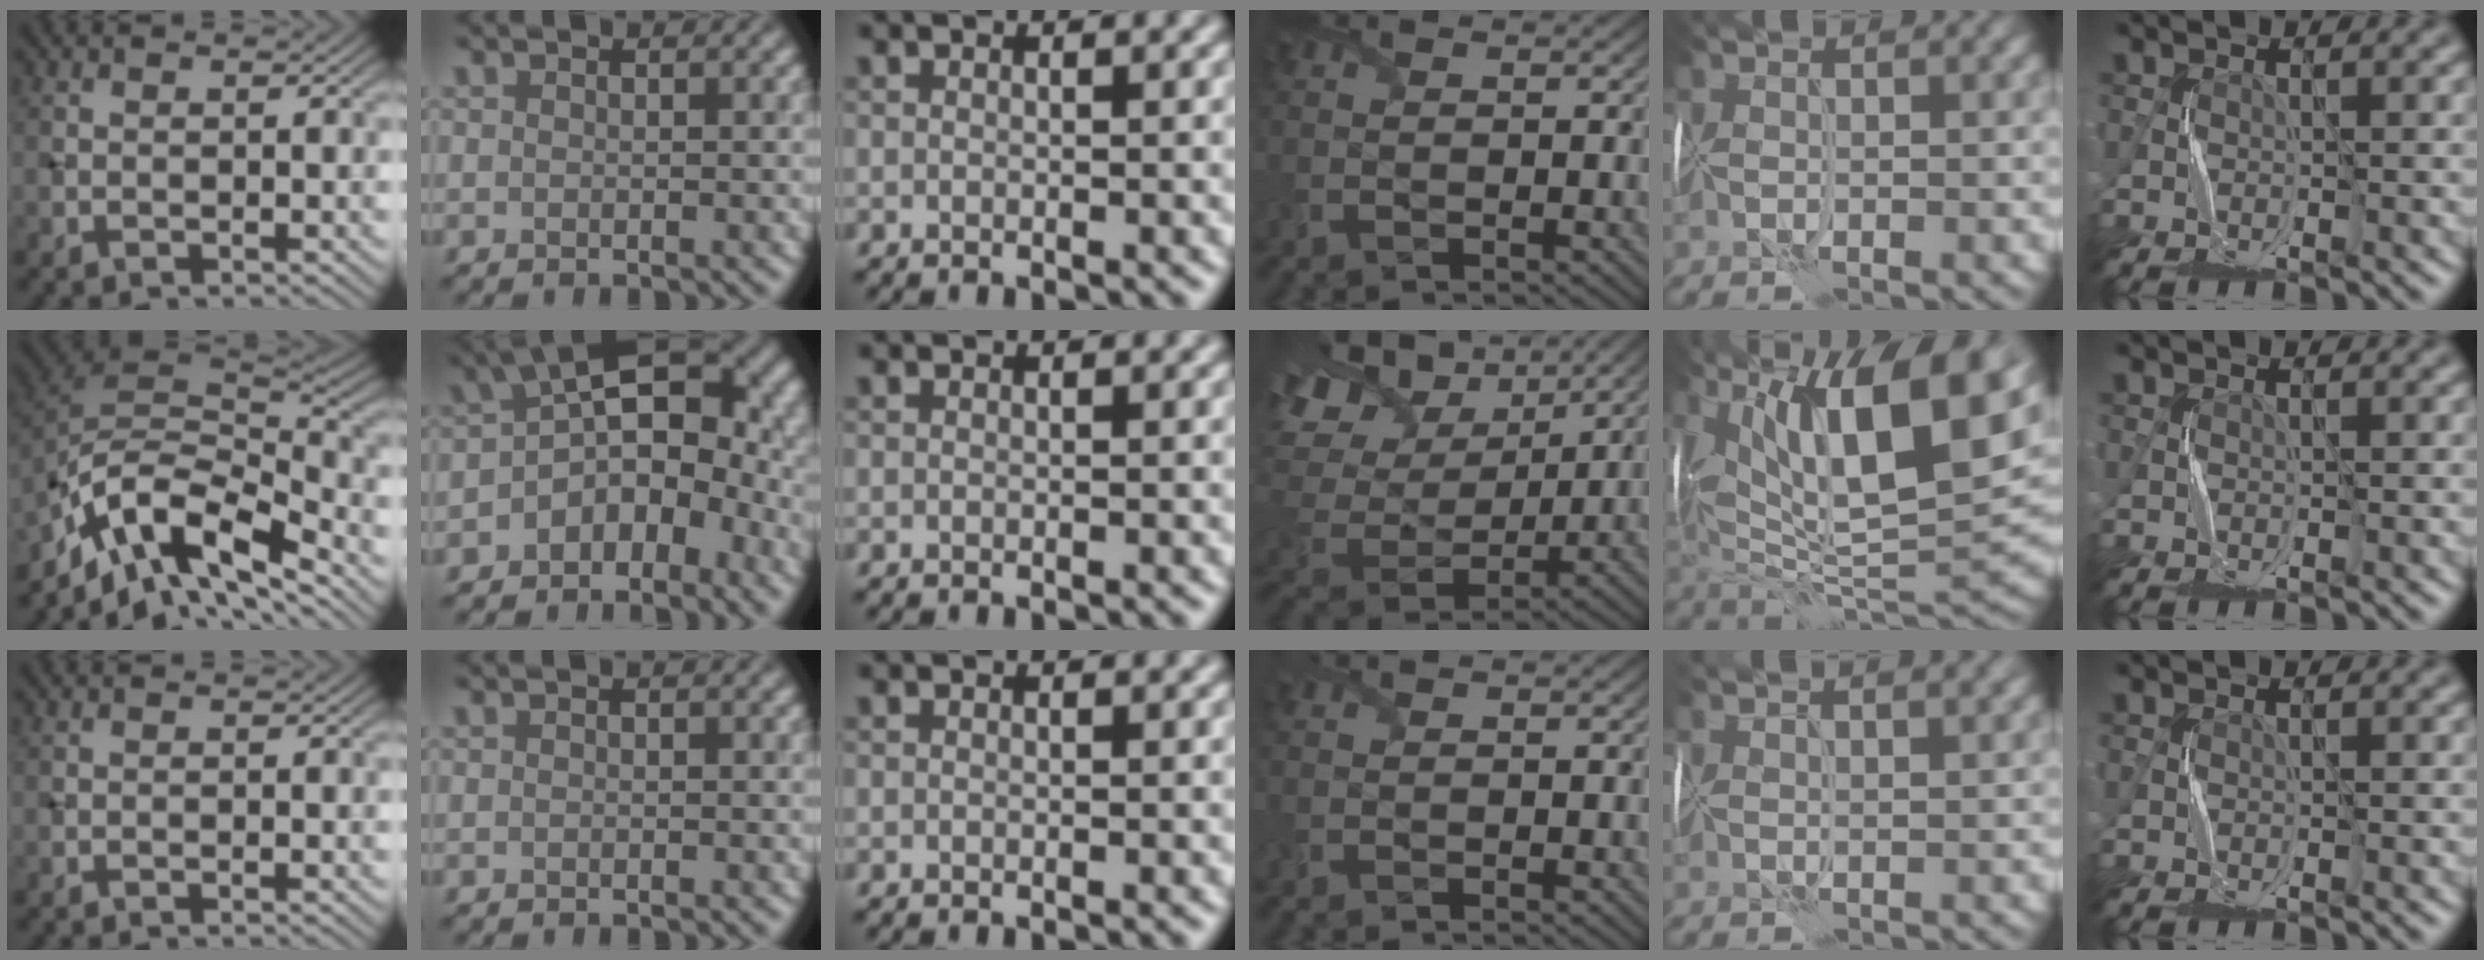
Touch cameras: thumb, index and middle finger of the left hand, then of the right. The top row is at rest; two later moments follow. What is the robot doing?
{"motion": "fold", "object": "tissue"}